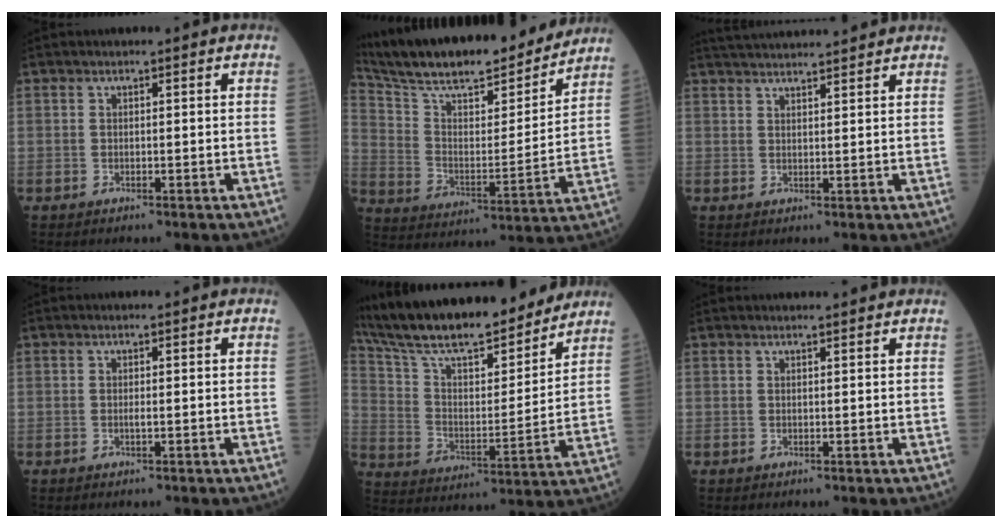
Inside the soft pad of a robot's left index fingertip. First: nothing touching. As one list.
[{"total": 22.6, "force": [20.0, 3.3, 9.9], "torque": [-0.176, -0.005, 0.309]}, {"total": 10.6, "force": [9.9, 0.3, 3.7], "torque": [-0.067, 0.024, 0.144]}, {"total": 0.5, "force": [0.0, -0.1, 0.5], "torque": [-0.012, -0.001, 0.002]}, {"total": 22.2, "force": [19.4, 3.3, 10.2], "torque": [-0.182, 0.002, 0.312]}, {"total": 3.3, "force": [3.1, 0.0, 1.0], "torque": [-0.013, 0.013, 0.036]}]